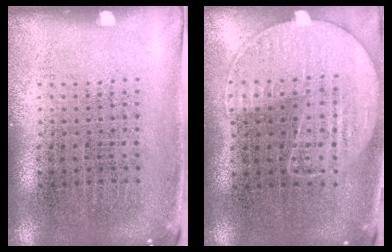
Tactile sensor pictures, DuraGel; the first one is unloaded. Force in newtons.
{"total": 1.3, "press": 1.1, "slide": 0.6}